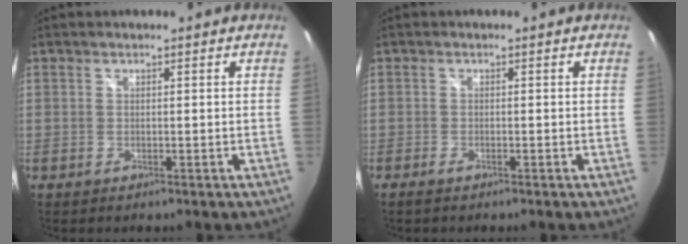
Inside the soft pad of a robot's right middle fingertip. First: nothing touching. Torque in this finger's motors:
{"motor_torque": [-0.16, -0.13, 0.01, -0.01]}